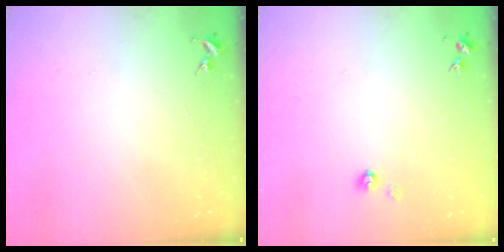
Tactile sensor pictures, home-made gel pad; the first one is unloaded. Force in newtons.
{"total": 3.9, "press": 3.8, "slide": 0.4}